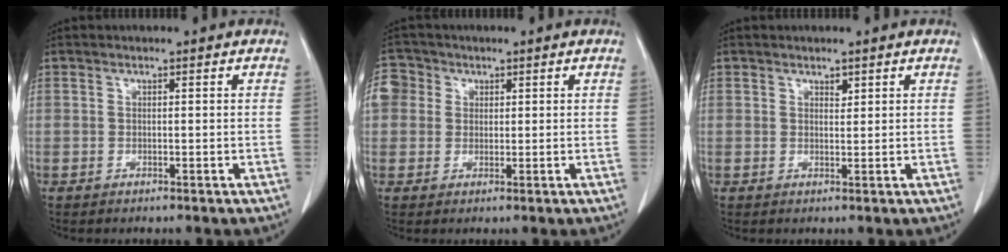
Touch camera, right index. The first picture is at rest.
{"total": 4.7, "force": [1.1, 4.5, 0.7], "torque": [-0.014, 0.014, 0.021]}
{"total": 0.9, "force": [0.7, 0.4, 0.5], "torque": [-0.005, -0.006, 0.011]}